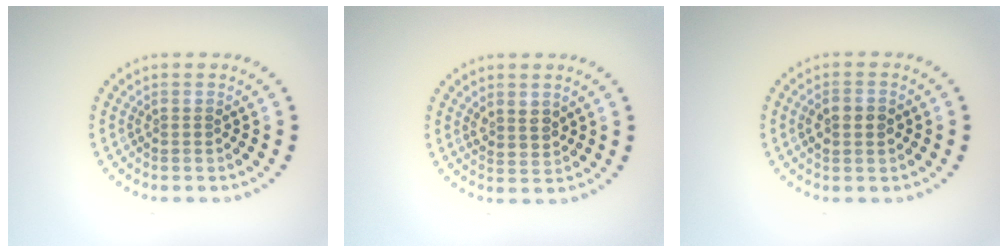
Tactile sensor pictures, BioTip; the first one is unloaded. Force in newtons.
{"total": 1.7, "press": 1.4, "slide": 0.9}
{"total": 3.0, "press": 2.9, "slide": 0.3}